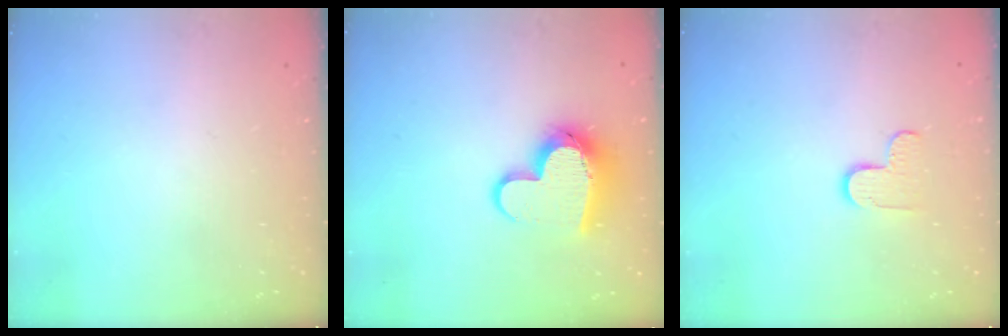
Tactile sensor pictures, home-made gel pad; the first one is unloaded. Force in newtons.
{"total": 12.4, "press": 12.3, "slide": 1.2}
{"total": 5.6, "press": 5.5, "slide": 0.4}